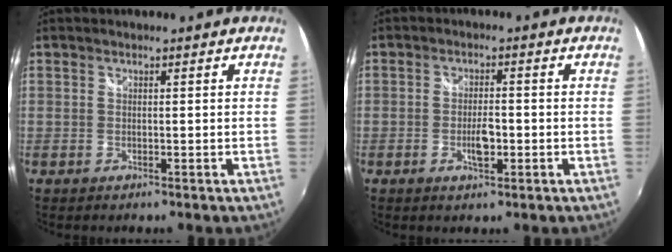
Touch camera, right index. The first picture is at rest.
{"total": 4.1, "force": [-1.2, 1.6, 3.6], "torque": [-0.067, -0.002, -0.020]}